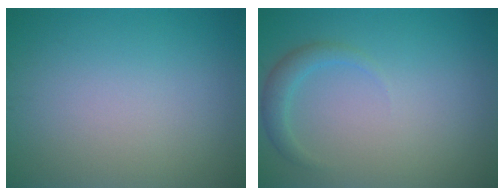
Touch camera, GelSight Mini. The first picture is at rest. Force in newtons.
{"total": 1.7, "press": 1.7, "slide": 0.1}